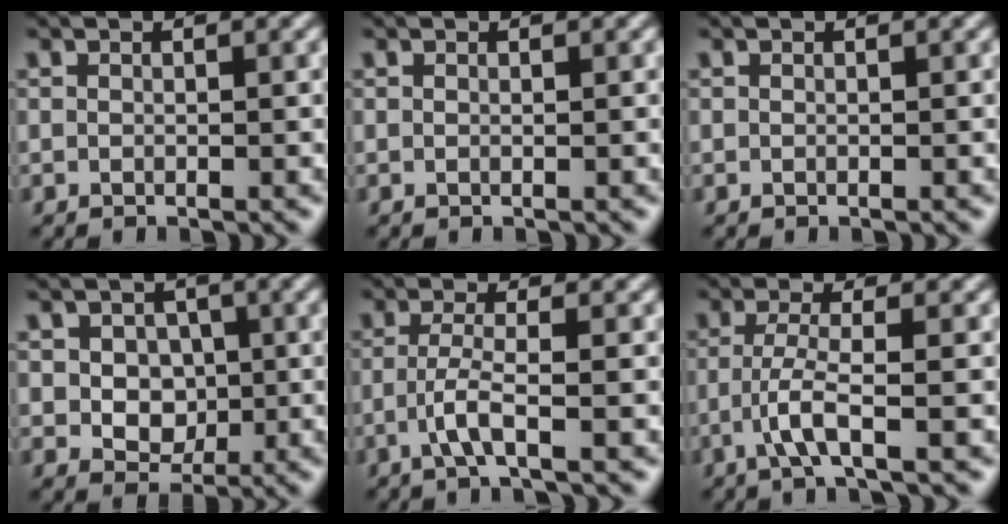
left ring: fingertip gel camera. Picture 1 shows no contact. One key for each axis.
{"total": 0.0}
{"total": 0.0}
{"total": 3.7, "fx": 0.2, "fy": 3.0, "fz": 2.0, "tx": -0.027, "ty": -0.001, "tz": -0.005}
{"total": 2.5, "fx": -0.8, "fy": 0.3, "fz": 2.4, "tx": -0.053, "ty": 0.002, "tz": -0.025}
{"total": 2.8, "fx": -1.0, "fy": 0.3, "fz": 2.6, "tx": -0.060, "ty": 0.003, "tz": -0.028}